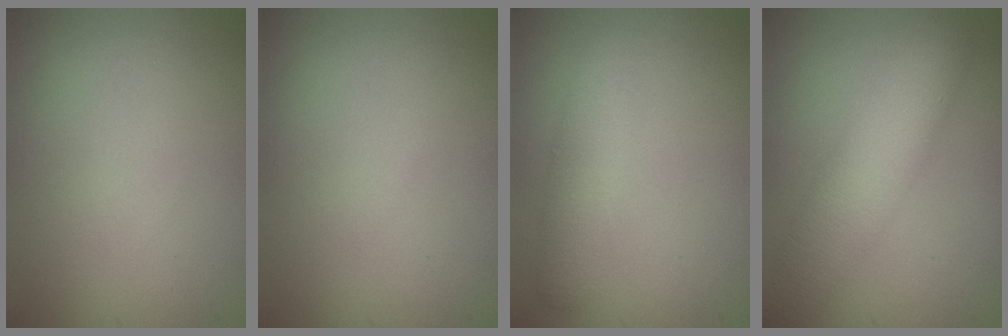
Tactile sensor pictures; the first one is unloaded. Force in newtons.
{"total": 0.0}
{"total": 3.2, "press": 3.2, "slide": 0.1}
{"total": 5.7, "press": 5.7, "slide": 0.1}